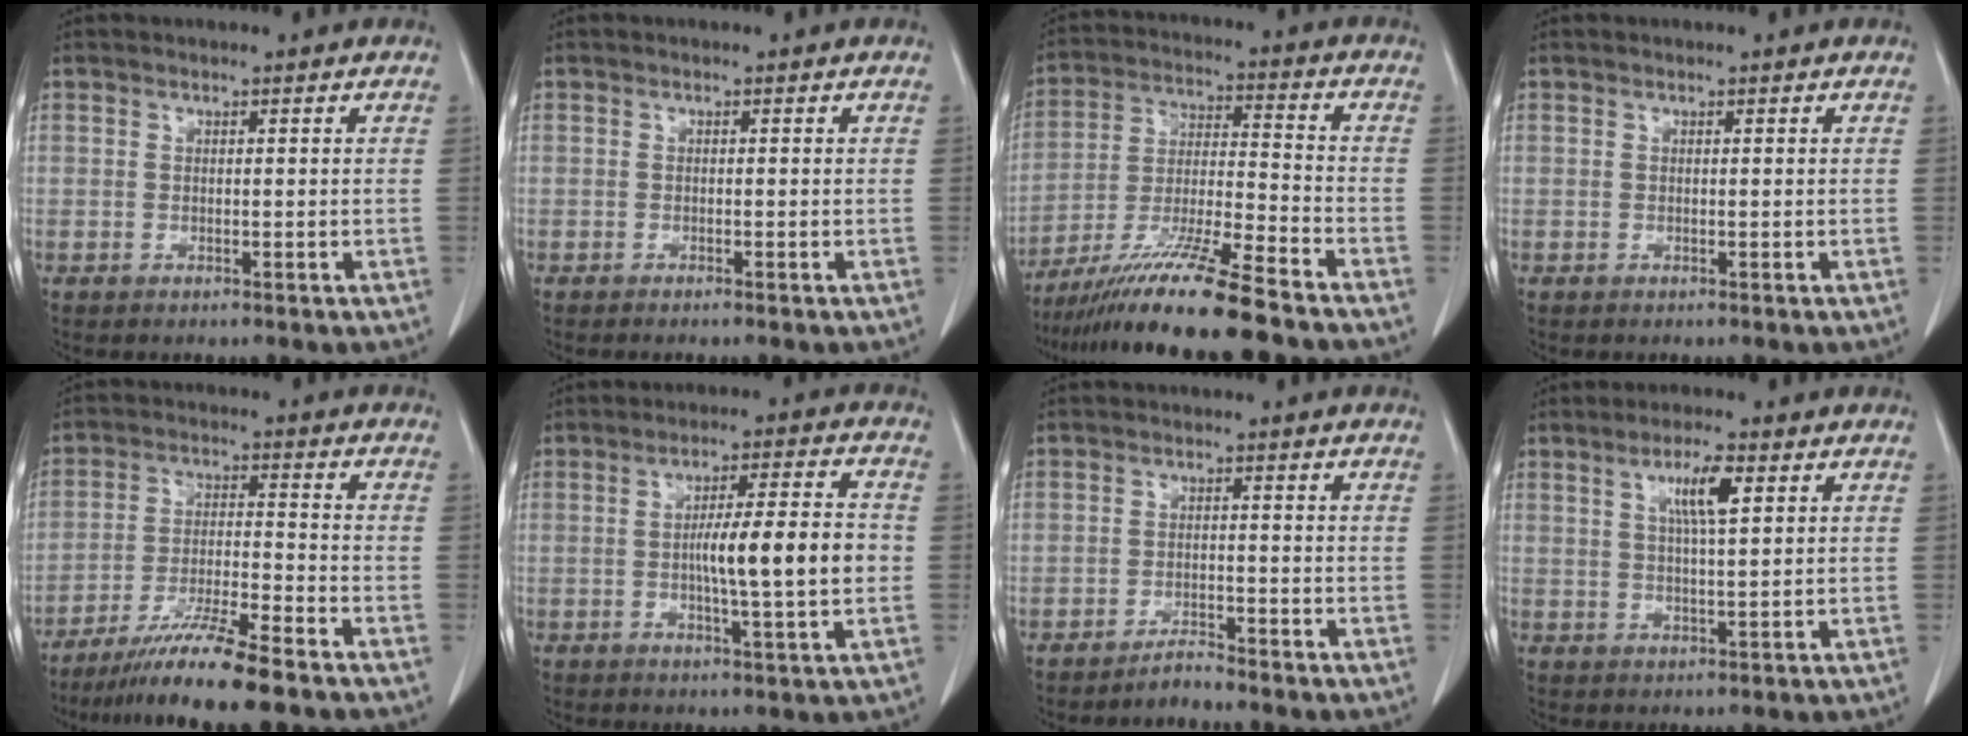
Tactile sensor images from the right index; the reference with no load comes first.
{"total": 1.1, "force": [-0.9, -0.2, 0.6], "torque": [-0.010, 0.001, -0.012]}
{"total": 15.5, "force": [-12.1, -0.9, 9.5], "torque": [-0.183, -0.027, -0.216]}
{"total": 0.0}
{"total": 10.4, "force": [-8.2, -0.9, 6.3], "torque": [-0.108, -0.031, -0.147]}
{"total": 11.0, "force": [-0.9, 0.7, 11.0], "torque": [-0.176, 0.007, -0.017]}
{"total": 2.7, "force": [-2.6, 0.2, 0.7], "torque": [-0.010, -0.005, -0.046]}
{"total": 5.6, "force": [2.2, 0.6, 5.1], "torque": [-0.092, 0.001, 0.039]}